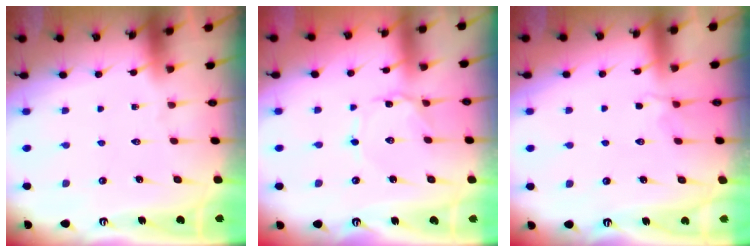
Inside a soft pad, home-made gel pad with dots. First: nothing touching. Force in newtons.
{"total": 1.1, "press": 1.1, "slide": 0.1}
{"total": 2.1, "press": 1.3, "slide": 1.6}